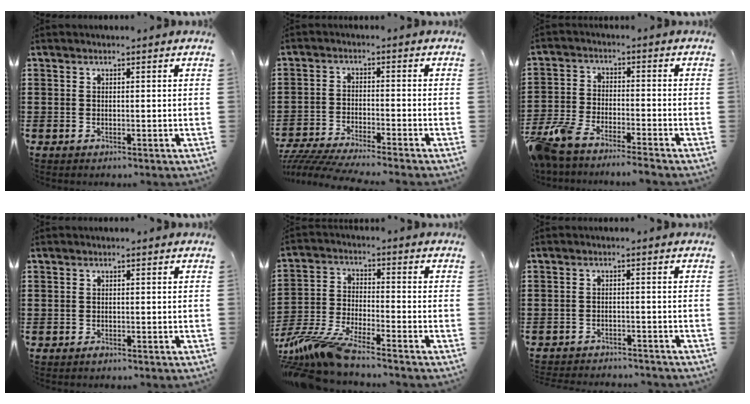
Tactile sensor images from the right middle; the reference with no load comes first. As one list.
[{"total": 4.6, "force": [-4.4, -0.2, 1.3], "torque": [-0.036, -0.013, -0.093]}, {"total": 6.1, "force": [-5.7, 0.6, 2.1], "torque": [-0.073, -0.013, -0.120]}, {"total": 0.6, "force": [-0.5, 0.2, 0.3], "torque": [-0.007, -0.004, -0.008]}, {"total": 8.6, "force": [-7.7, 0.6, 3.7], "torque": [-0.096, -0.009, -0.157]}, {"total": 2.3, "force": [-2.2, 0.1, -0.1], "torque": [-0.005, -0.001, -0.048]}]